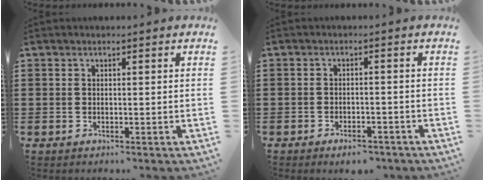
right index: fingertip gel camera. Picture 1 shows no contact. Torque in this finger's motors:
{"motor_torque": [2.14, 0.00, 0.14, -0.01]}